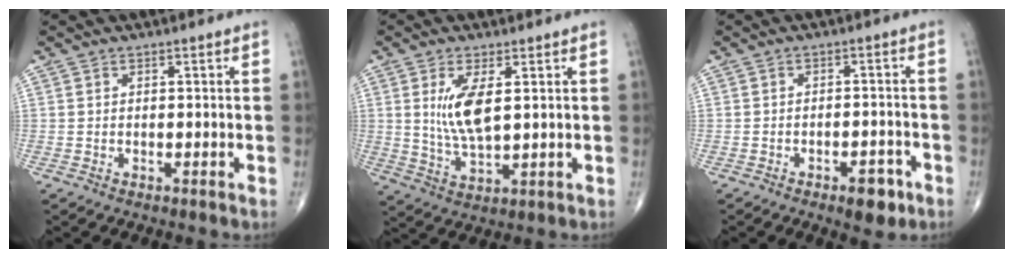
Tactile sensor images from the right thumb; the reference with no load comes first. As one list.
[{"total": 8.0, "force": [1.9, 2.9, 7.2], "torque": [-0.145, -0.020, 0.045]}, {"total": 5.3, "force": [-3.0, 2.3, 3.7], "torque": [-0.036, 0.015, -0.037]}]